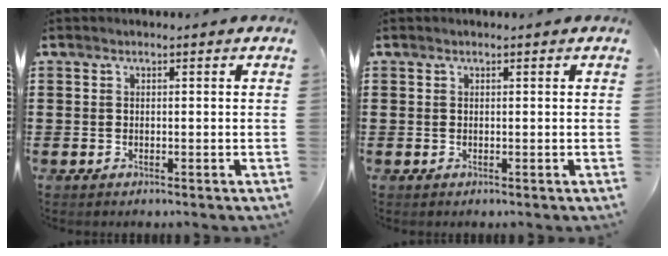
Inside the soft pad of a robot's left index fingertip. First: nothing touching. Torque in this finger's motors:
{"motor_torque": [1.50, -0.63, 0.00, 0.00]}